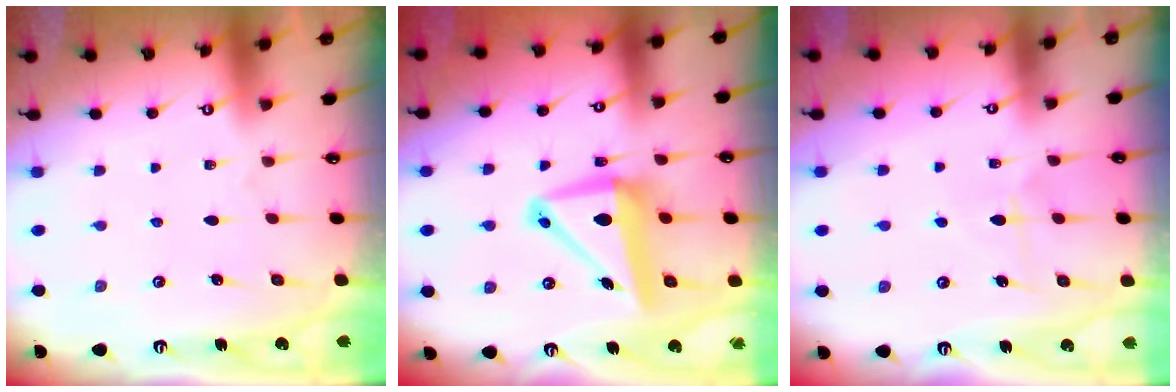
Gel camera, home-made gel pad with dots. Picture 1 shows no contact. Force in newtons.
{"total": 10.3, "press": 10.1, "slide": 2.3}
{"total": 6.9, "press": 6.9, "slide": 0.6}